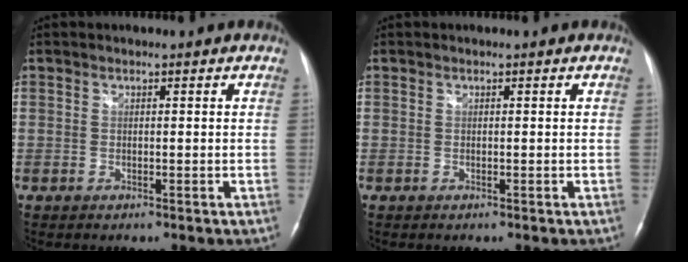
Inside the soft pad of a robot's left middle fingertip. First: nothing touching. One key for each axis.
{"total": 0.0}